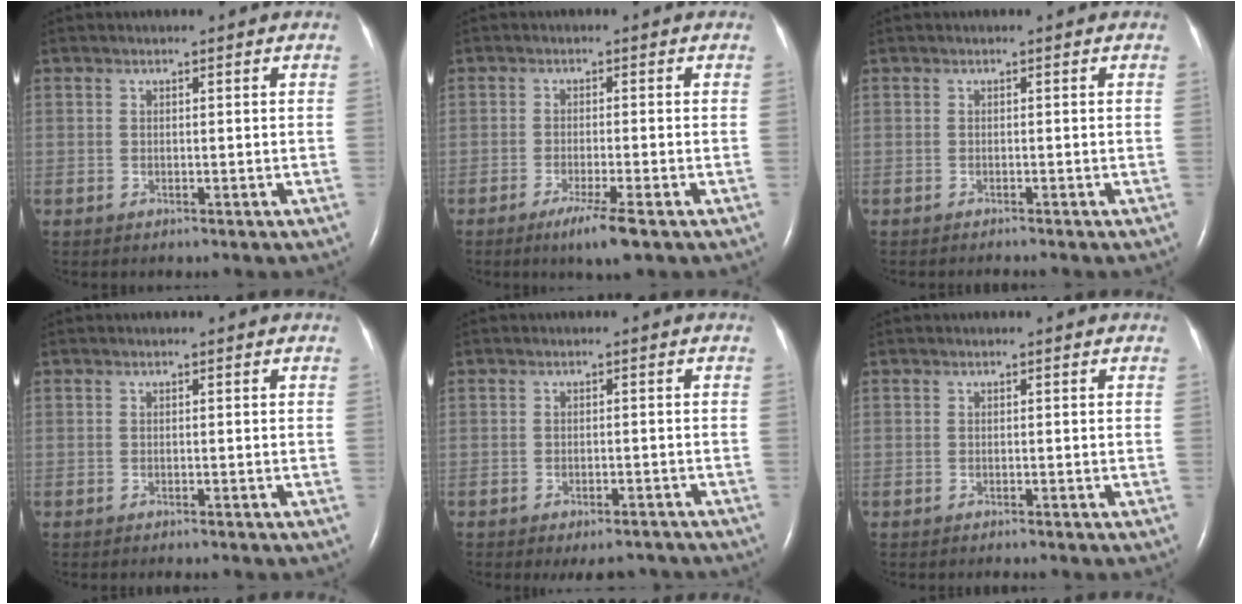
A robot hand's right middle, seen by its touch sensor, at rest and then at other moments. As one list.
[{"total": 4.9, "force": [-2.9, -0.4, 3.9], "torque": [-0.072, -0.018, -0.050]}, {"total": 1.5, "force": [-1.2, -0.4, 0.7], "torque": [-0.008, 0.000, -0.014]}, {"total": 2.5, "force": [-2.2, 0.0, 1.3], "torque": [-0.019, -0.003, -0.022]}, {"total": 6.1, "force": [-5.4, 1.8, 2.3], "torque": [-0.019, -0.005, -0.062]}, {"total": 1.5, "force": [-1.2, -0.2, 0.8], "torque": [-0.010, 0.000, -0.011]}]